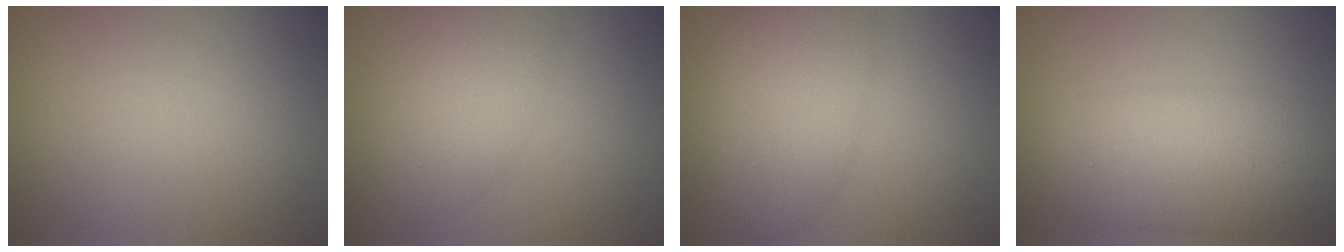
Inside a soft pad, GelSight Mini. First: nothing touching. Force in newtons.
{"total": 4.6, "press": 4.6, "slide": 0.3}
{"total": 6.6, "press": 6.6, "slide": 0.2}
{"total": 6.9, "press": 6.9, "slide": 0.2}